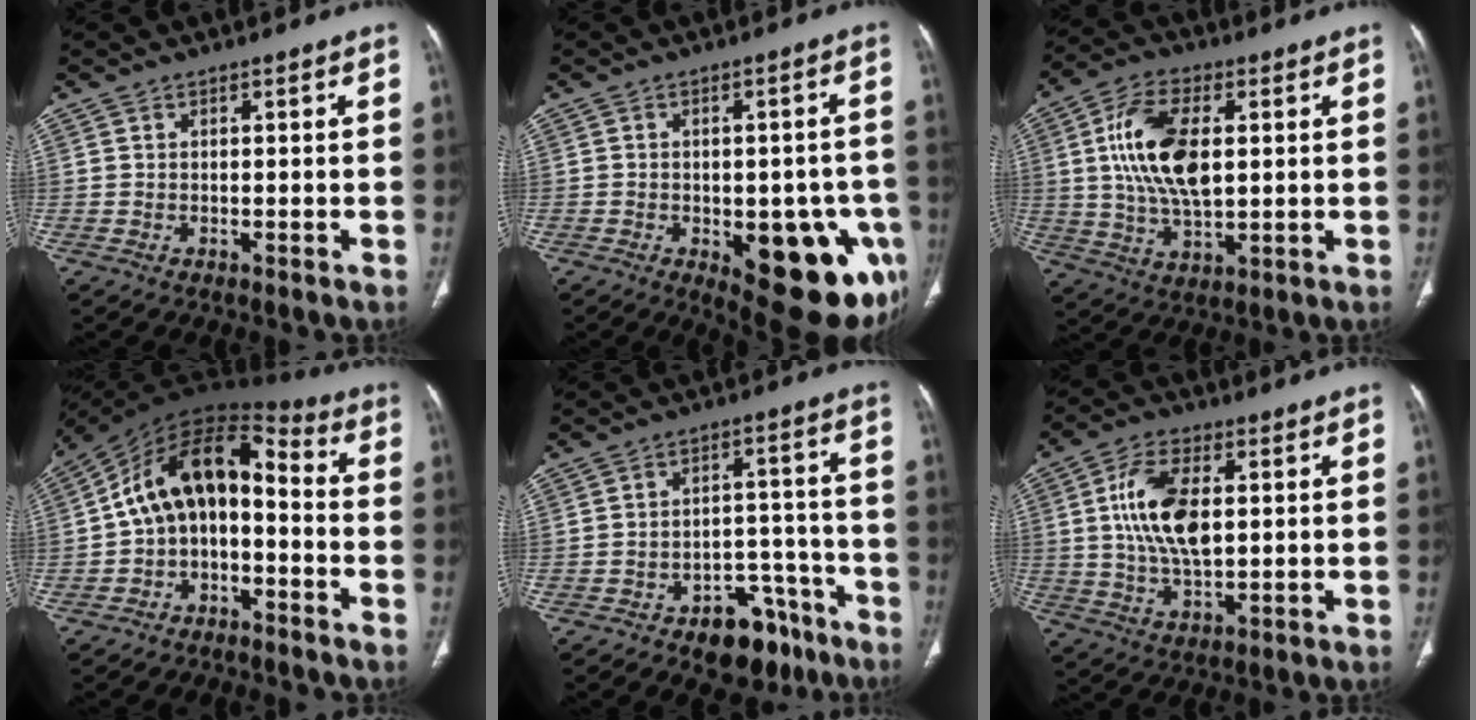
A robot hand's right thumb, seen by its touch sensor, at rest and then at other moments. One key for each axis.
{"total": 18.8, "fx": -6.8, "fy": 8.5, "fz": 15.3, "tx": -0.130, "ty": 0.013, "tz": -0.065}
{"total": 14.9, "fx": 2.4, "fy": 7.7, "fz": 12.5, "tx": -0.238, "ty": -0.001, "tz": 0.047}
{"total": 13.8, "fx": -2.3, "fy": 8.5, "fz": 10.6, "tx": -0.160, "ty": 0.085, "tz": -0.048}
{"total": 11.6, "fx": -7.8, "fy": 6.5, "fz": 5.5, "tx": -0.037, "ty": 0.074, "tz": -0.109}
{"total": 12.9, "fx": 2.0, "fy": 6.6, "fz": 10.9, "tx": -0.204, "ty": -0.001, "tz": 0.039}